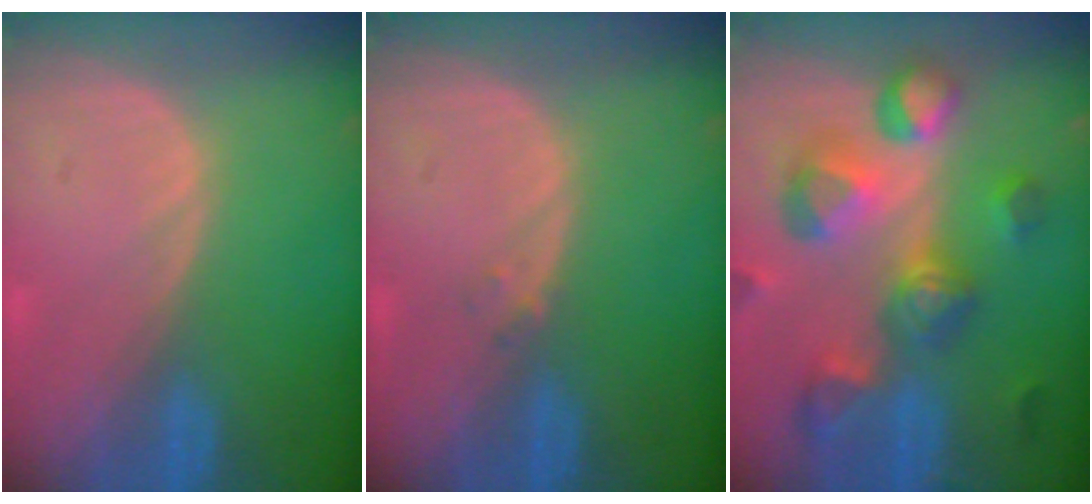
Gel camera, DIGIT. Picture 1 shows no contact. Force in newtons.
{"total": 0.9, "press": 0.9, "slide": 0.2}
{"total": 11.2, "press": 10.1, "slide": 5.0}